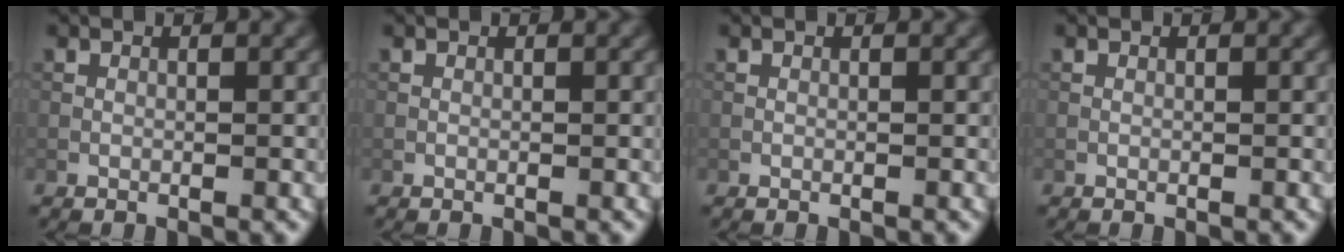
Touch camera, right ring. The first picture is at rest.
{"total": 0.0}
{"total": 0.0}
{"total": 0.0}